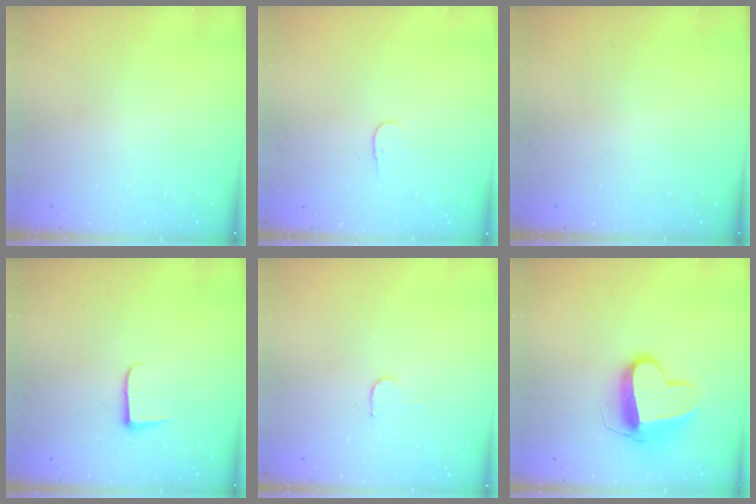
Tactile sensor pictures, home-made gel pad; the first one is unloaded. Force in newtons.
{"total": 3.8, "press": 3.8, "slide": 0.3}
{"total": 0.0}
{"total": 4.9, "press": 4.8, "slide": 0.6}
{"total": 3.4, "press": 3.4, "slide": 0.2}
{"total": 13.4, "press": 13.3, "slide": 1.3}